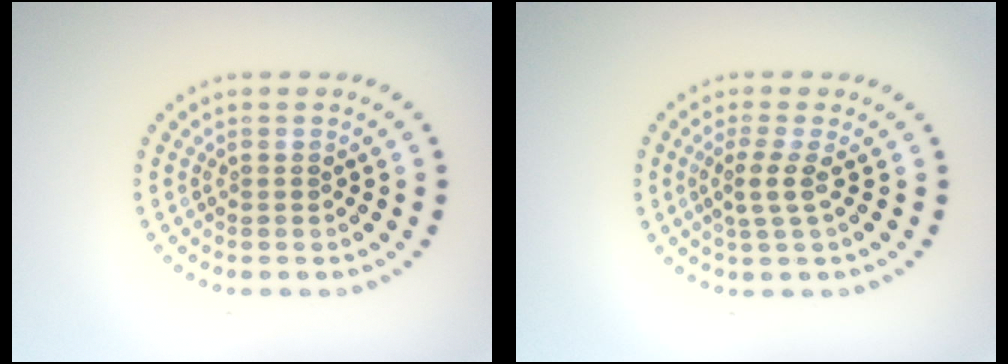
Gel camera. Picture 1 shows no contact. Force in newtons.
{"total": 2.3, "press": 1.8, "slide": 1.4}